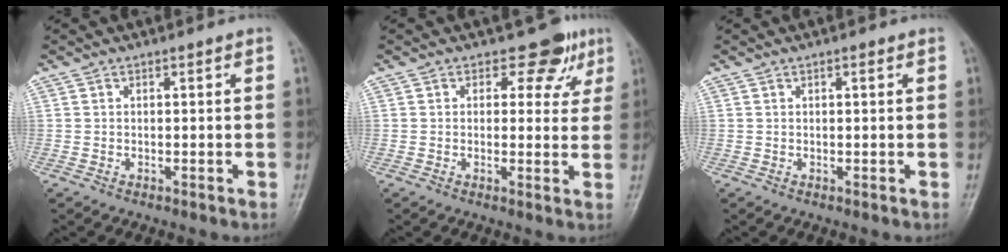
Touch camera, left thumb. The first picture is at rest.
{"total": 5.3, "force": [2.7, 3.7, 2.5], "torque": [0.007, -0.005, 0.027]}
{"total": 0.8, "force": [0.3, 0.3, 0.7], "torque": [-0.011, 0.001, 0.003]}